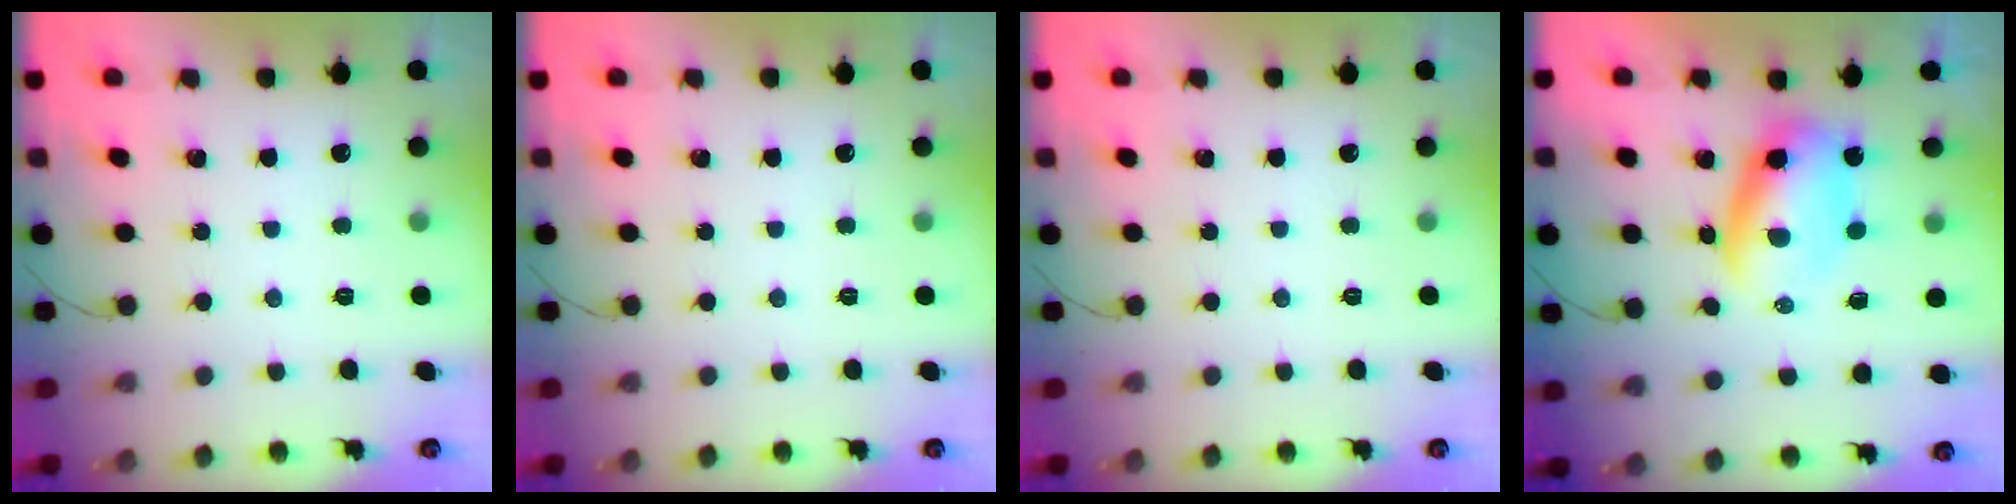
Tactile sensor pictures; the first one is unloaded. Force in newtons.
{"total": 0.0}
{"total": 0.0}
{"total": 6.2, "press": 6.0, "slide": 1.6}